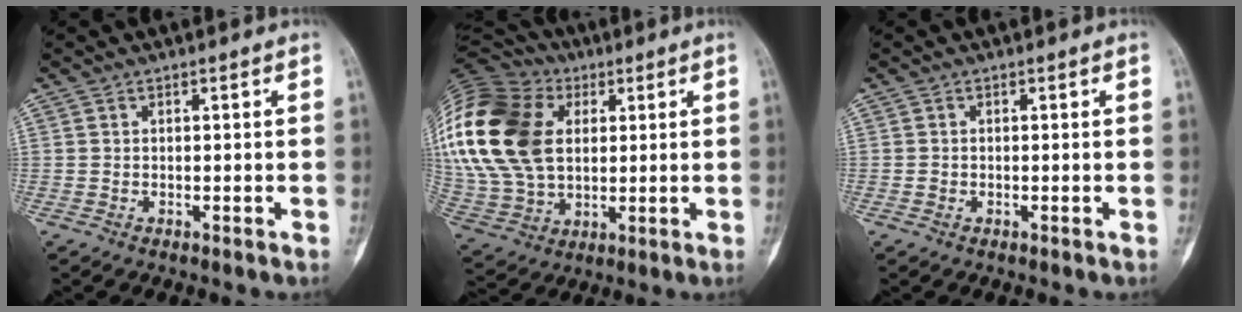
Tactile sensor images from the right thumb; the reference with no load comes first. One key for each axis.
{"total": 30.9, "fx": 7.1, "fy": 21.7, "fz": 20.9, "tx": -0.475, "ty": 0.040, "tz": 0.144}
{"total": 0.7, "fx": -0.2, "fy": 0.6, "fz": 0.3, "tx": 0.001, "ty": 0.002, "tz": -0.004}